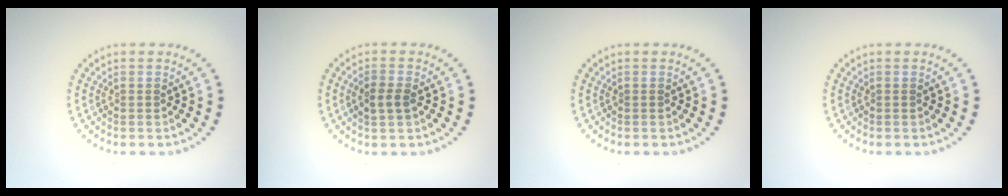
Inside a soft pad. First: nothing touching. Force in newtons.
{"total": 1.7, "press": 1.7, "slide": 0.3}
{"total": 0.0}
{"total": 0.0}